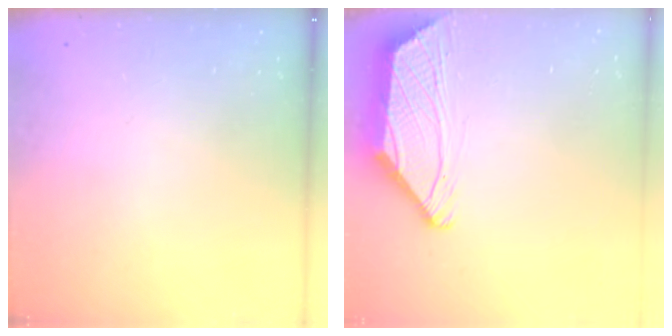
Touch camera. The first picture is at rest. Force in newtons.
{"total": 2.3, "press": 2.2, "slide": 0.6}